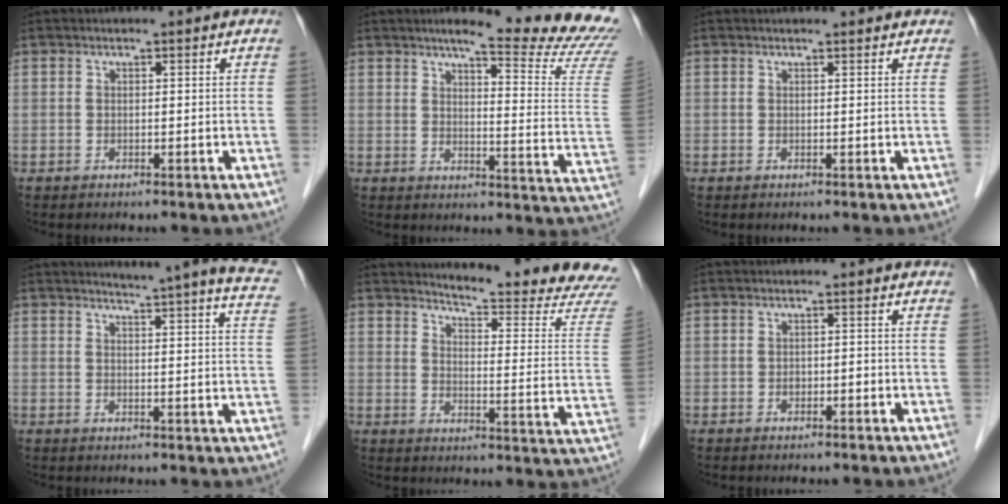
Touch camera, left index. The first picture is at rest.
{"total": 17.5, "force": [15.9, -0.9, 7.3], "torque": [-0.098, -0.106, 0.177]}
{"total": 3.2, "force": [3.0, 0.6, 0.9], "torque": [-0.014, 0.018, 0.032]}
{"total": 15.3, "force": [13.8, -0.2, 6.5], "torque": [-0.081, -0.060, 0.145]}
{"total": 16.5, "force": [16.0, -1.5, 3.7], "torque": [-0.057, -0.126, 0.181]}
{"total": 1.1, "force": [-0.4, 0.8, 0.7], "torque": [-0.011, 0.004, -0.006]}